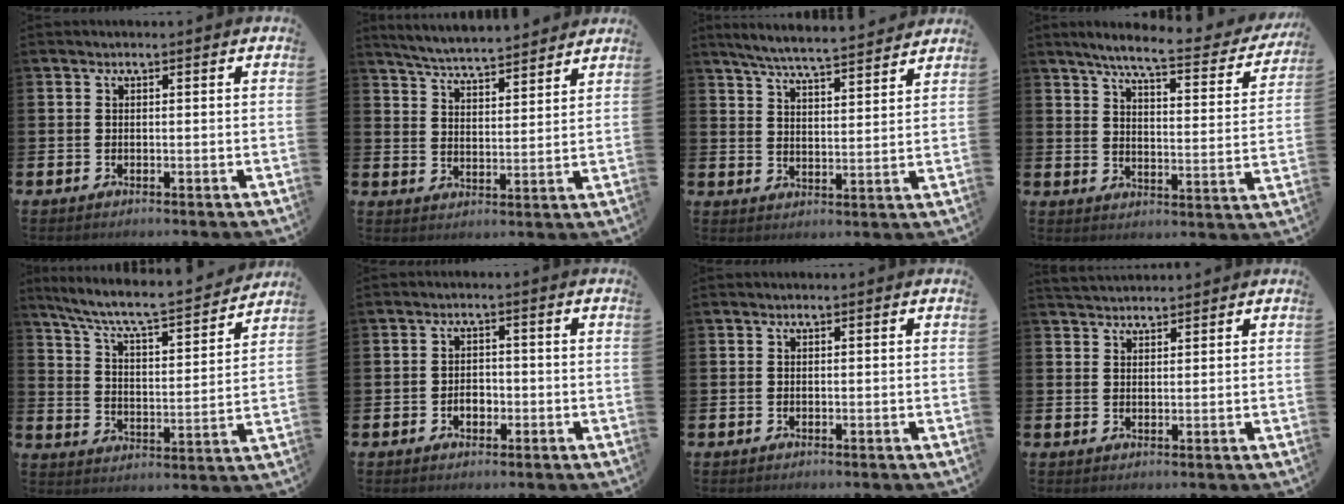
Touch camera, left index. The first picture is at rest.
{"total": 5.5, "force": [5.4, 0.0, 0.6], "torque": [-0.035, -0.035, 0.096]}
{"total": 6.1, "force": [5.9, 0.0, 1.7], "torque": [-0.048, -0.038, 0.102]}
{"total": 6.4, "force": [5.6, 0.5, 3.1], "torque": [-0.078, -0.038, 0.089]}
{"total": 7.5, "force": [6.8, 0.8, 3.0], "torque": [-0.092, -0.050, 0.113]}
{"total": 2.3, "force": [-0.8, 1.7, 1.4], "torque": [-0.018, 0.000, -0.019]}
{"total": 0.0}
{"total": 2.5, "force": [2.5, 0.5, 0.0], "torque": [-0.005, -0.007, 0.046]}